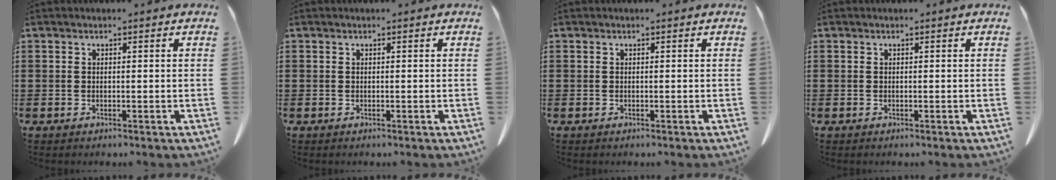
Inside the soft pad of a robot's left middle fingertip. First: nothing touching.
{"total": 0.0}
{"total": 0.0}
{"total": 0.0}